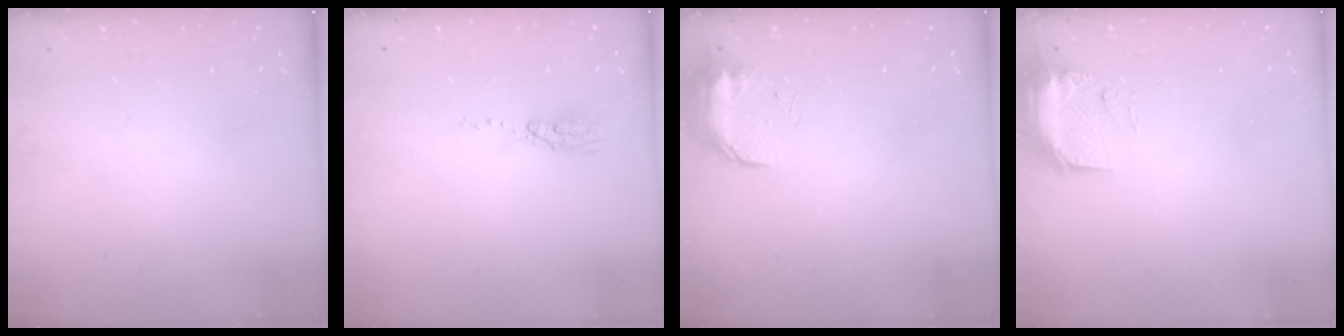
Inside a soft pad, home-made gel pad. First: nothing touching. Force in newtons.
{"total": 5.0, "press": 4.7, "slide": 1.5}
{"total": 8.7, "press": 8.7, "slide": 0.6}
{"total": 9.2, "press": 9.0, "slide": 1.5}